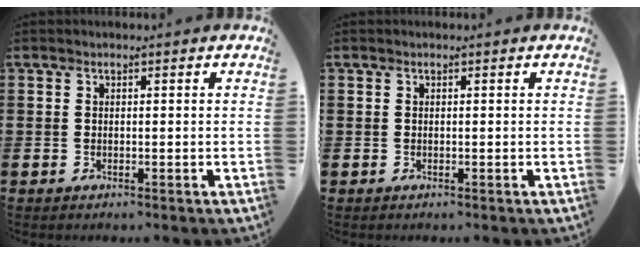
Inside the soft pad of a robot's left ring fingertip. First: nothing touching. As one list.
[{"total": 0.0}]